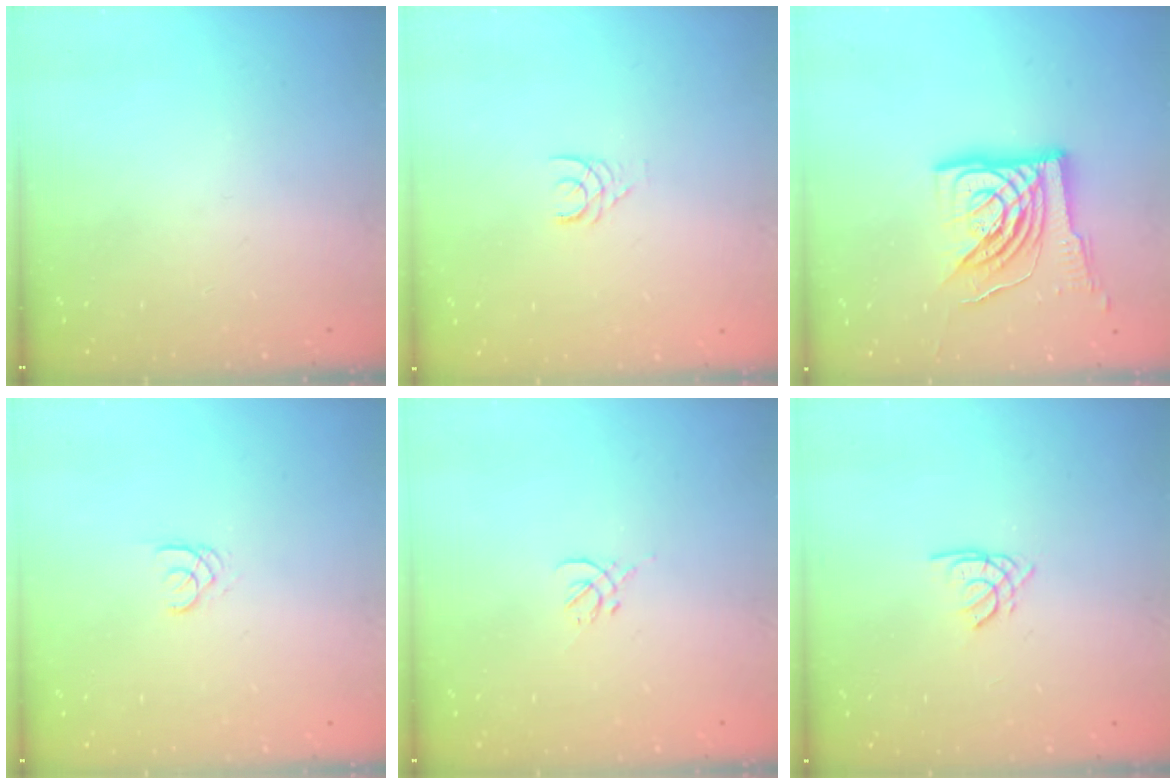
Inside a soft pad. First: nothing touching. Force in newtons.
{"total": 2.4, "press": 2.4, "slide": 0.2}
{"total": 15.5, "press": 15.4, "slide": 1.8}
{"total": 1.7, "press": 1.7, "slide": 0.2}
{"total": 0.0}
{"total": 1.6, "press": 1.6, "slide": 0.2}